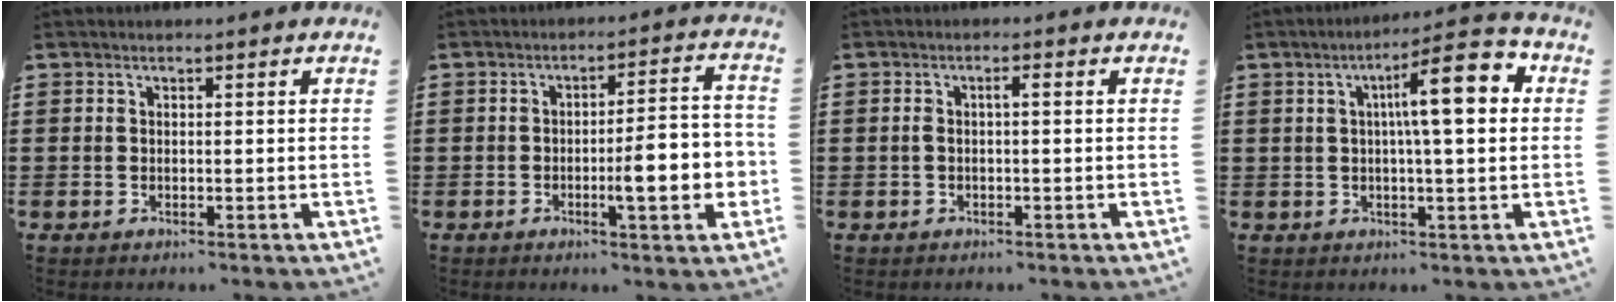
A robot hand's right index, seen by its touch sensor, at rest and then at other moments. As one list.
[{"total": 8.5, "force": [-2.2, 1.7, 8.1], "torque": [-0.114, -0.006, -0.037]}, {"total": 1.6, "force": [-0.2, 0.1, 1.5], "torque": [-0.037, -0.001, -0.009]}, {"total": 10.4, "force": [1.9, 2.2, 10.0], "torque": [-0.158, -0.003, 0.021]}]